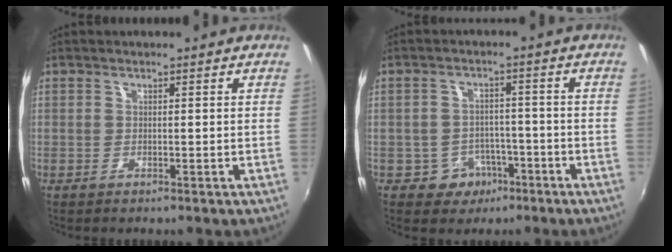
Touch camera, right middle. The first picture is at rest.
{"total": 5.4, "force": [-3.0, 4.4, 1.0], "torque": [-0.029, 0.014, -0.036]}